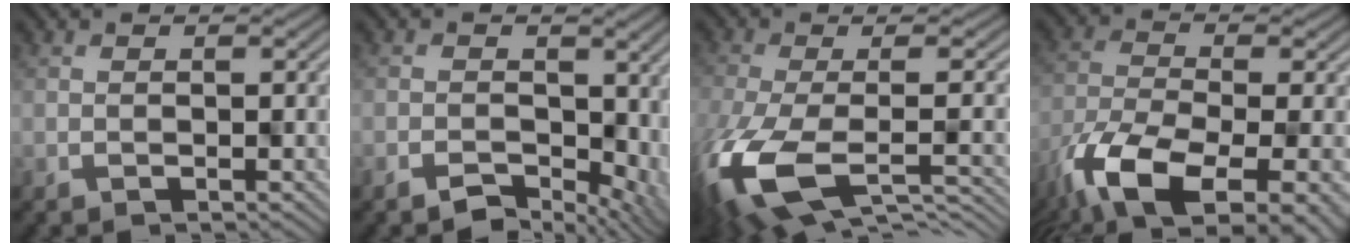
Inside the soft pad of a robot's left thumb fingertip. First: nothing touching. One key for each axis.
{"total": 3.2, "fx": -0.9, "fy": 2.5, "fz": 1.7, "tx": -0.011, "ty": -0.011, "tz": -0.014}
{"total": 13.6, "fx": -4.7, "fy": 6.4, "fz": 11.0, "tx": -0.276, "ty": -0.055, "tz": -0.063}
{"total": 13.6, "fx": -7.2, "fy": 5.7, "fz": 10.1, "tx": -0.226, "ty": -0.042, "tz": -0.111}